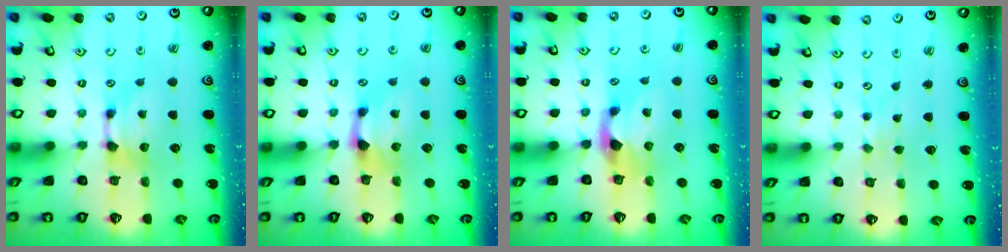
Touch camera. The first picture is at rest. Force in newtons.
{"total": 1.0, "press": 0.3, "slide": 1.0}
{"total": 2.0, "press": 1.6, "slide": 1.2}
{"total": 3.5, "press": 3.4, "slide": 0.5}